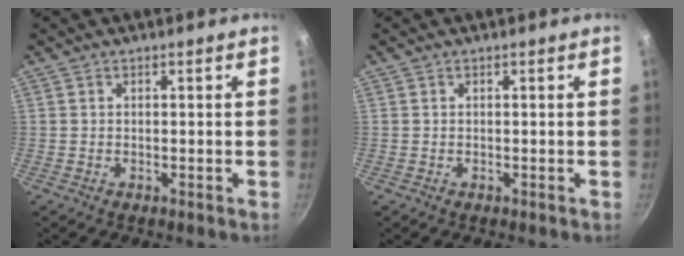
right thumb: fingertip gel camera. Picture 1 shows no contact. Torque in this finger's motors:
{"motor_torque": [-0.05, 0.05, -0.09, 0.11, 0.00]}